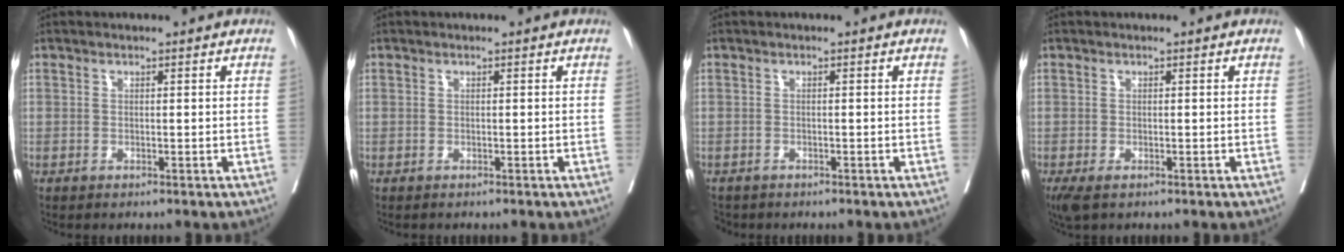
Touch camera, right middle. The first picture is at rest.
{"total": 0.0}
{"total": 2.8, "force": [-2.5, 1.3, 0.6], "torque": [-0.013, -0.006, -0.041]}
{"total": 3.2, "force": [-2.0, 1.4, 2.1], "torque": [-0.045, -0.013, -0.032]}